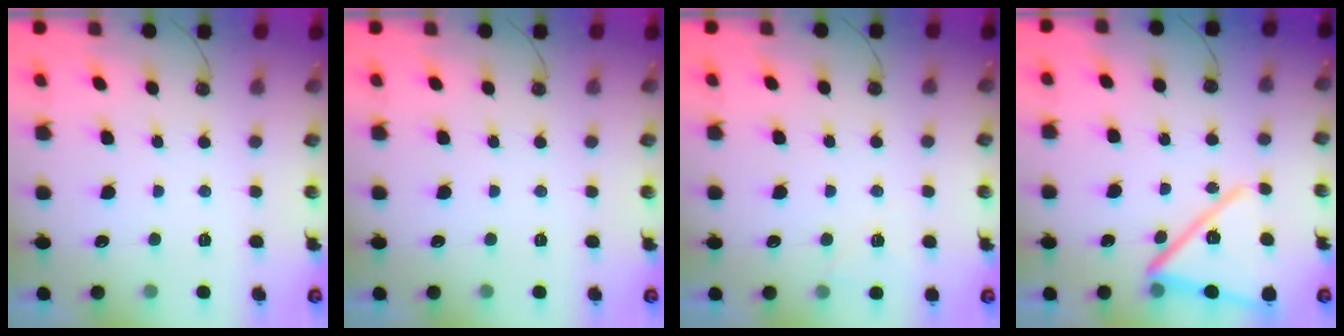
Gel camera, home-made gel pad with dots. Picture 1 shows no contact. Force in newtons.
{"total": 0.0}
{"total": 4.5, "press": 4.1, "slide": 1.8}
{"total": 15.1, "press": 15.0, "slide": 1.3}